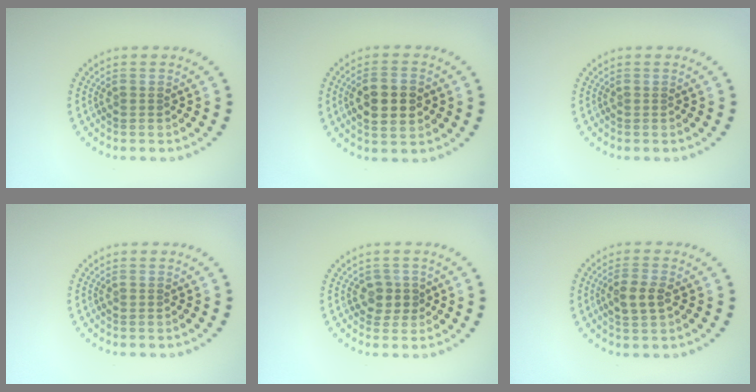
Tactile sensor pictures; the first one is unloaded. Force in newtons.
{"total": 4.9, "press": 4.8, "slide": 0.2}
{"total": 0.0}
{"total": 0.0}
{"total": 1.7, "press": 1.4, "slide": 1.0}
{"total": 2.4, "press": 2.3, "slide": 0.6}